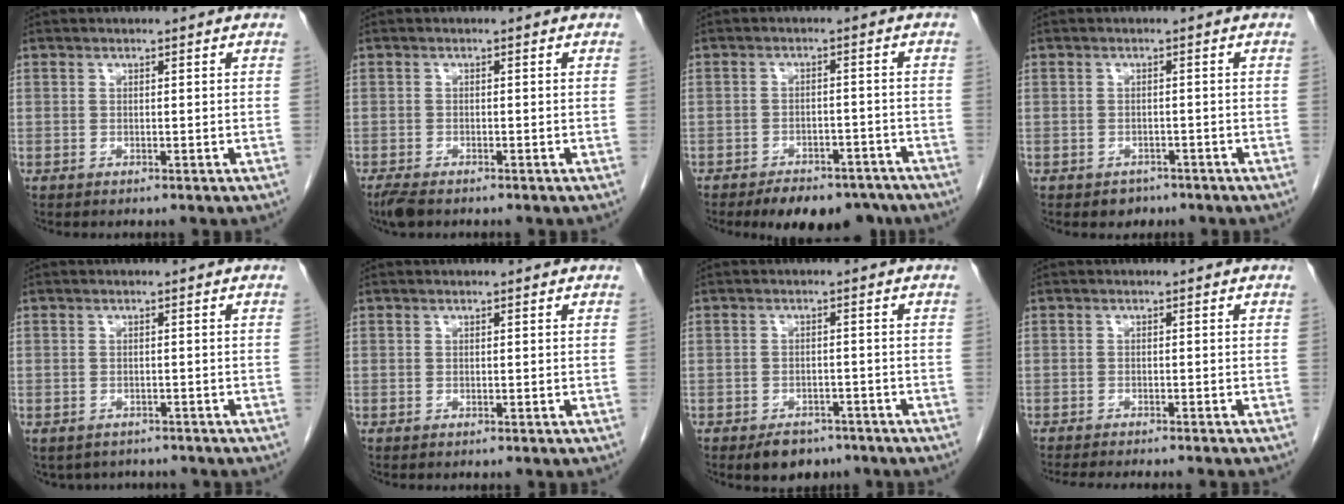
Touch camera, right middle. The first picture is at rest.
{"total": 2.7, "force": [-2.1, 0.8, 1.5], "torque": [-0.035, -0.008, -0.035]}
{"total": 10.1, "force": [-8.3, 4.3, 4.0], "torque": [-0.046, 0.001, -0.111]}
{"total": 2.2, "force": [-1.6, 1.5, 0.3], "torque": [-0.010, 0.004, -0.018]}
{"total": 5.4, "force": [-4.5, 2.8, 0.9], "torque": [-0.001, 0.004, -0.055]}
{"total": 0.0}
{"total": 4.6, "force": [-3.5, 2.5, 1.6], "torque": [-0.026, 0.001, -0.049]}
{"total": 9.9, "force": [-8.9, 0.8, 4.4], "torque": [-0.046, -0.019, -0.117]}